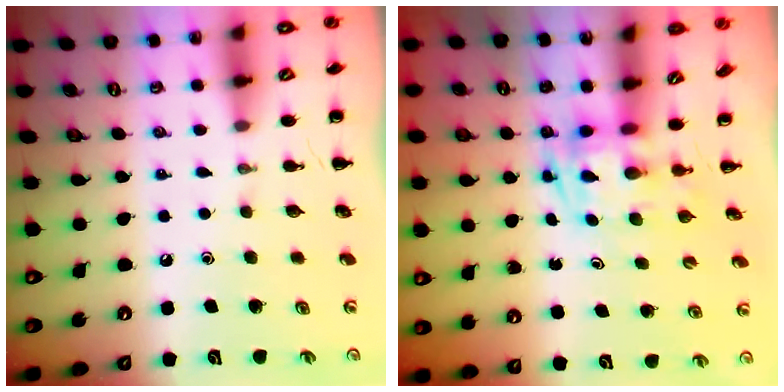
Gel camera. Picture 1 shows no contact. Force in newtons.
{"total": 2.8, "press": 2.7, "slide": 0.7}